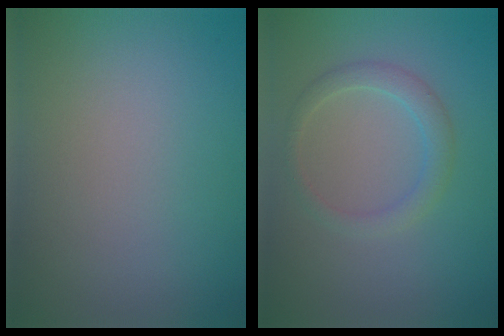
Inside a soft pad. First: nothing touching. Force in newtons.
{"total": 2.0, "press": 2.0, "slide": 0.1}